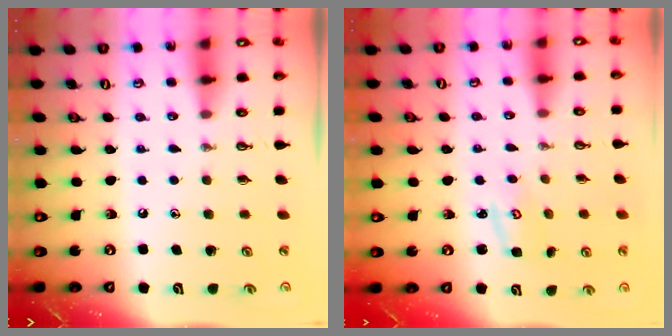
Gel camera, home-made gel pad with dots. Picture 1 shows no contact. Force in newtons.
{"total": 2.8, "press": 2.8, "slide": 0.4}